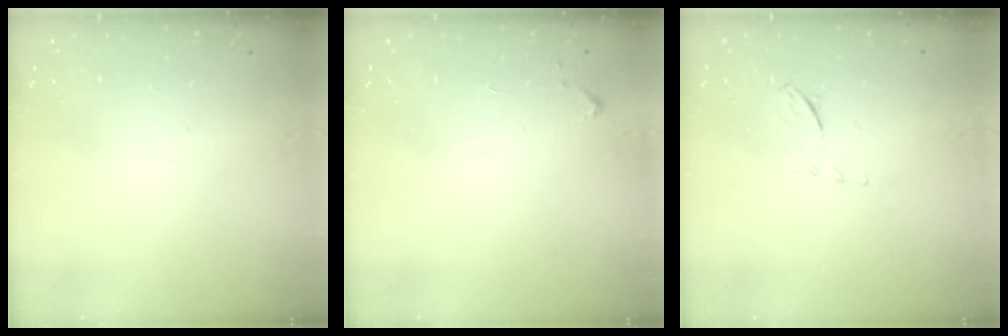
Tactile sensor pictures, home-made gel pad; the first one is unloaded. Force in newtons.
{"total": 3.5, "press": 3.5, "slide": 0.3}
{"total": 6.2, "press": 6.1, "slide": 1.0}